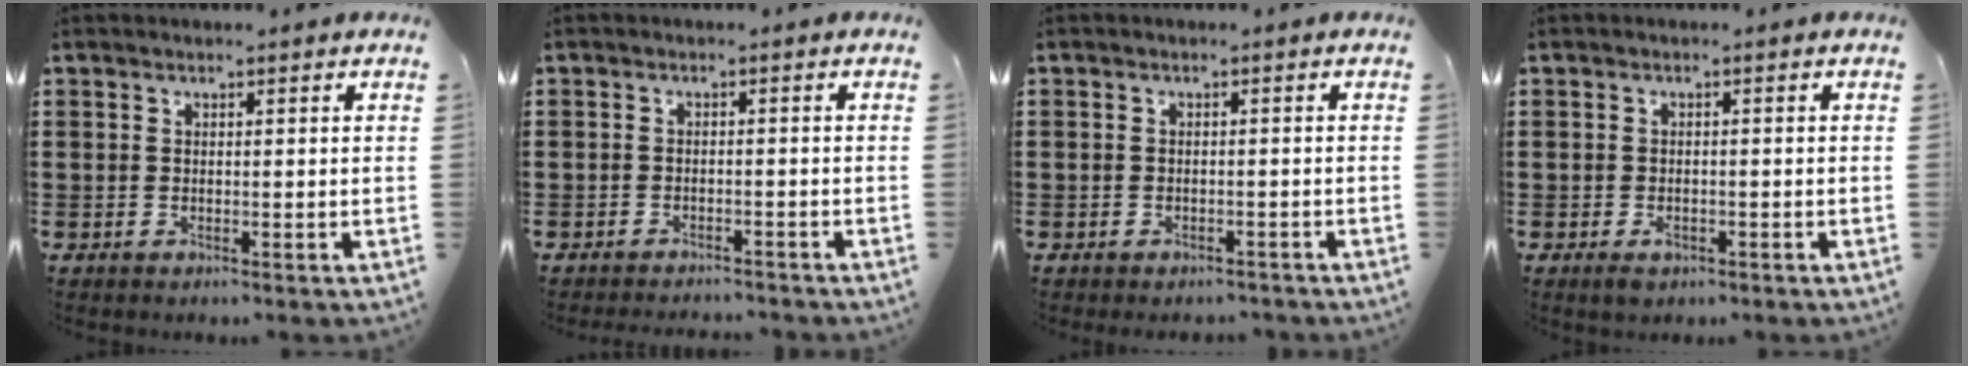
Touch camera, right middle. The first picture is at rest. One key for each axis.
{"total": 1.9, "fx": -1.9, "fy": 0.0, "fz": -0.2, "tx": -0.003, "ty": 0.000, "tz": -0.042}
{"total": 1.1, "fx": -1.1, "fy": 0.4, "fz": -0.1, "tx": -0.002, "ty": 0.000, "tz": -0.025}
{"total": 1.6, "fx": -0.9, "fy": 0.9, "fz": 1.0, "tx": -0.020, "ty": 0.000, "tz": -0.018}